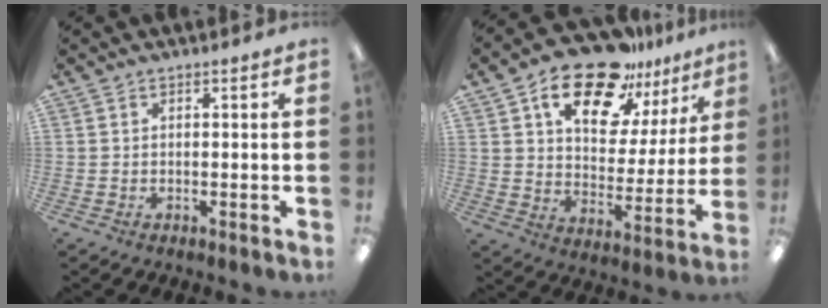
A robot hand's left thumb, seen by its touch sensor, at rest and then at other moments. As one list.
[{"total": 19.9, "force": [14.3, 9.0, 10.5], "torque": [-0.165, -0.087, 0.243]}]